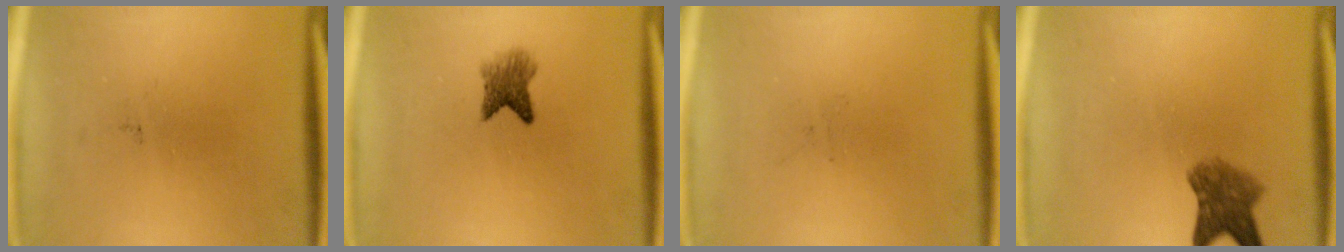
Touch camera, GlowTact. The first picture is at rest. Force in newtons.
{"total": 3.5}
{"total": 0.0}
{"total": 5.2}